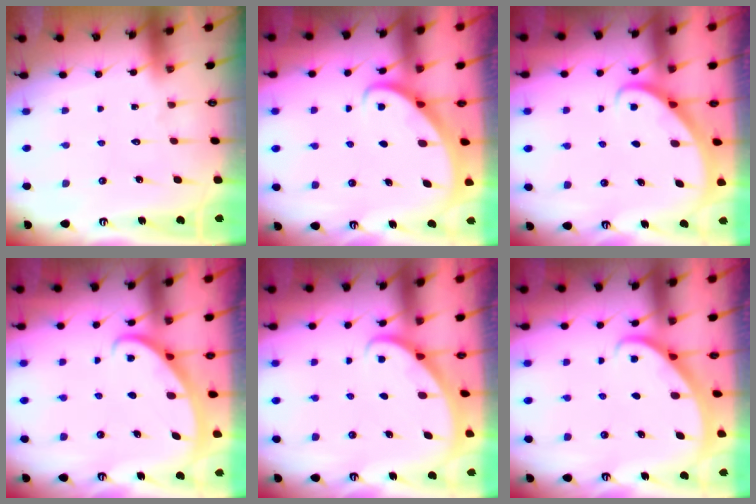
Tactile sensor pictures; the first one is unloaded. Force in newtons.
{"total": 2.5, "press": 2.5, "slide": 0.2}
{"total": 2.9, "press": 2.9, "slide": 0.2}
{"total": 3.0, "press": 3.0, "slide": 0.1}
{"total": 2.1, "press": 2.1, "slide": 0.1}
{"total": 2.3, "press": 2.3, "slide": 0.2}